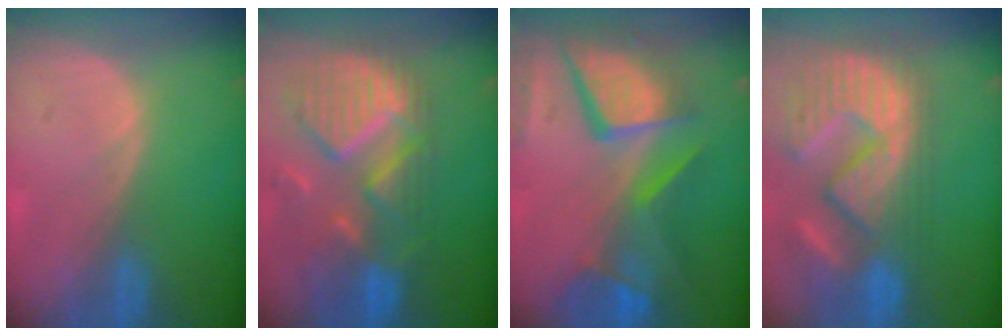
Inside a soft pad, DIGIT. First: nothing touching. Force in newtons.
{"total": 11.7, "press": 10.3, "slide": 5.6}
{"total": 12.4, "press": 10.2, "slide": 7.1}
{"total": 14.5, "press": 12.4, "slide": 7.7}